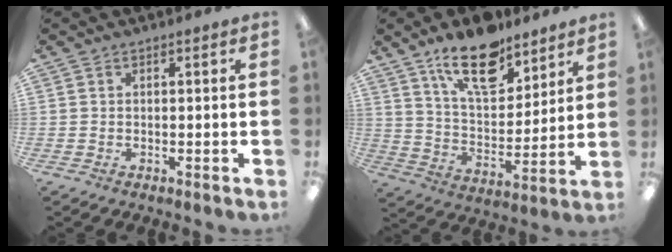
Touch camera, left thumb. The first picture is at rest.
{"total": 16.9, "force": [12.1, 7.4, 9.2], "torque": [-0.140, -0.066, 0.208]}